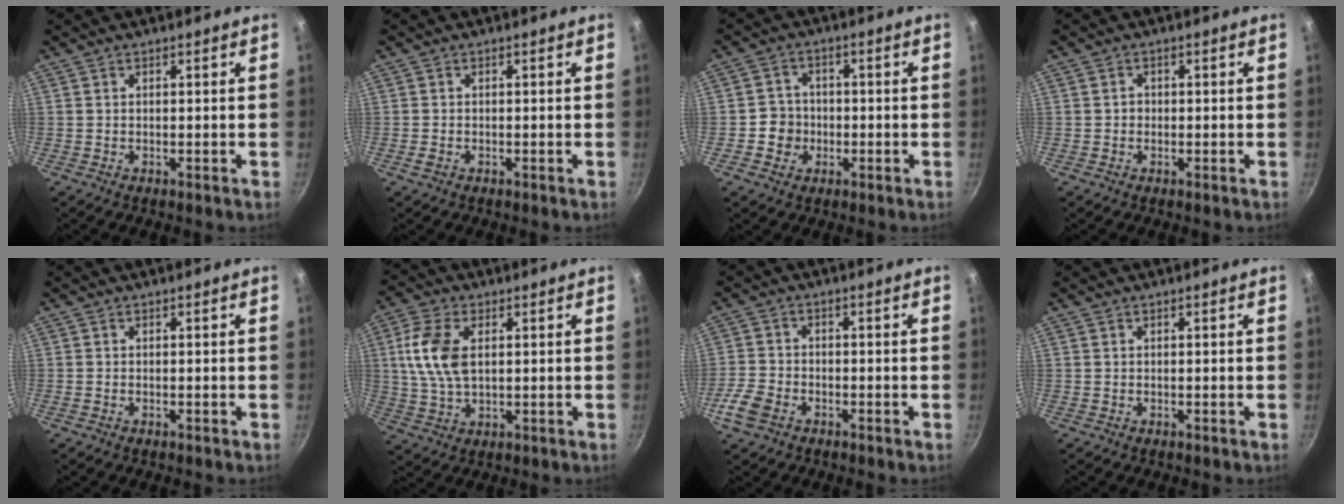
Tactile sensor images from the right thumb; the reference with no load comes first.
{"total": 1.1, "force": [-0.6, 0.7, 0.6], "torque": [-0.014, 0.002, -0.012]}
{"total": 5.0, "force": [-1.4, 4.7, 1.2], "torque": [0.012, 0.016, -0.029]}
{"total": 1.2, "force": [-0.2, 1.1, 0.4], "torque": [-0.004, 0.003, -0.004]}
{"total": 0.0}
{"total": 10.2, "force": [2.0, 5.8, 8.1], "torque": [-0.158, 0.002, 0.037]}
{"total": 5.9, "force": [-3.2, 3.9, 3.0], "torque": [-0.065, 0.021, -0.070]}
{"total": 0.0}